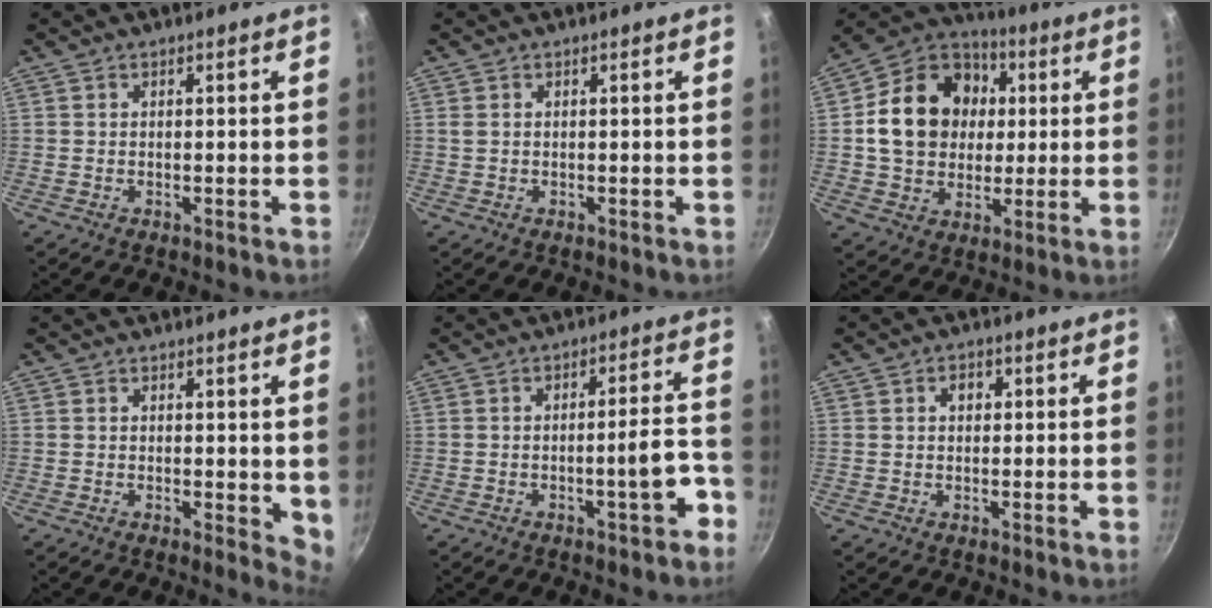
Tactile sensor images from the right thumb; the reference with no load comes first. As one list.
[{"total": 0.5, "force": [0.2, 0.3, 0.4], "torque": [-0.010, 0.002, 0.005]}, {"total": 18.8, "force": [2.6, 15.3, 10.7], "torque": [-0.158, 0.024, 0.040]}, {"total": 4.2, "force": [1.1, 2.1, 3.4], "torque": [-0.033, -0.005, 0.015]}, {"total": 7.1, "force": [-3.5, 1.6, 6.0], "torque": [-0.068, 0.040, -0.041]}, {"total": 2.5, "force": [0.6, 1.8, 1.5], "torque": [-0.009, 0.005, 0.009]}]